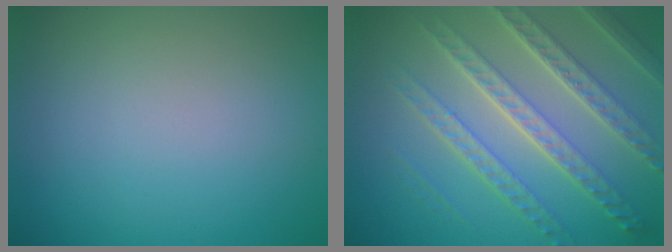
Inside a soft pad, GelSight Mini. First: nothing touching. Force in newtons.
{"total": 7.6, "press": 5.4, "slide": 5.3}